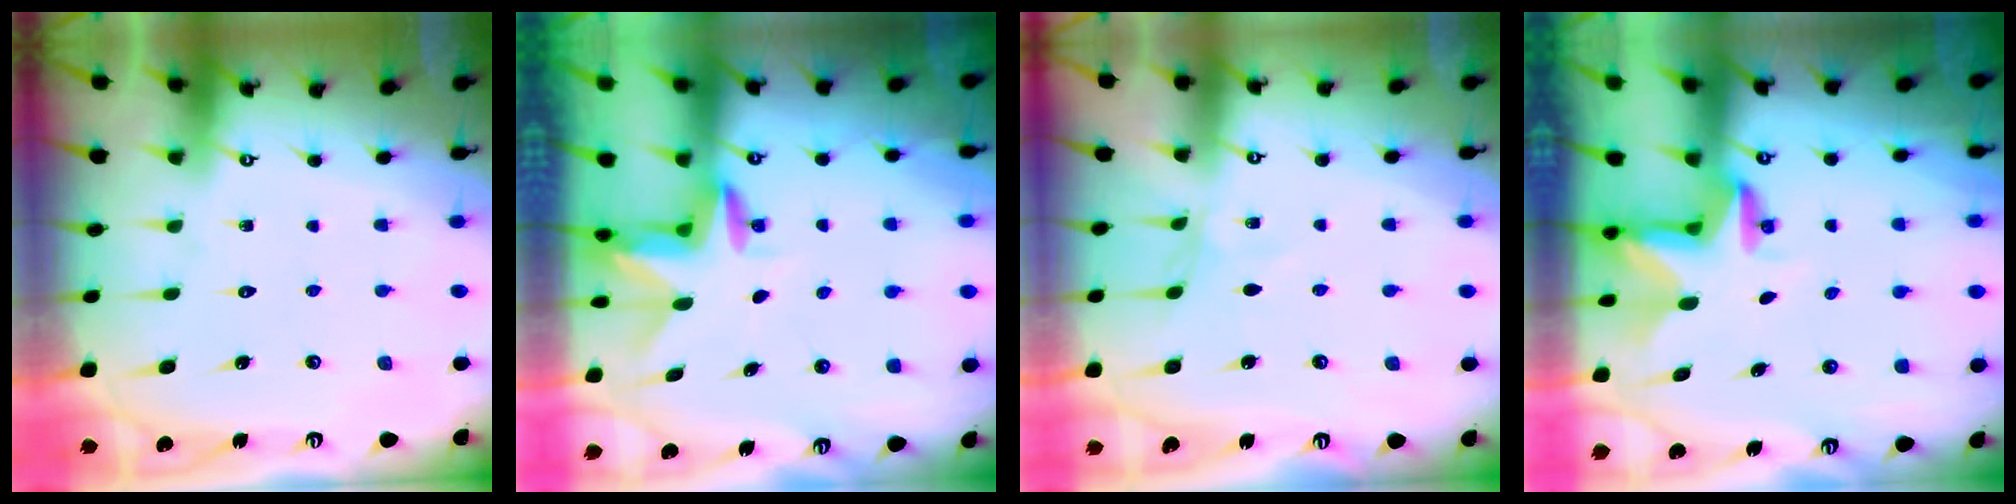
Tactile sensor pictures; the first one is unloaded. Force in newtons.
{"total": 3.0, "press": 3.0, "slide": 0.2}
{"total": 3.3, "press": 3.3, "slide": 0.5}
{"total": 2.9, "press": 2.9, "slide": 0.2}